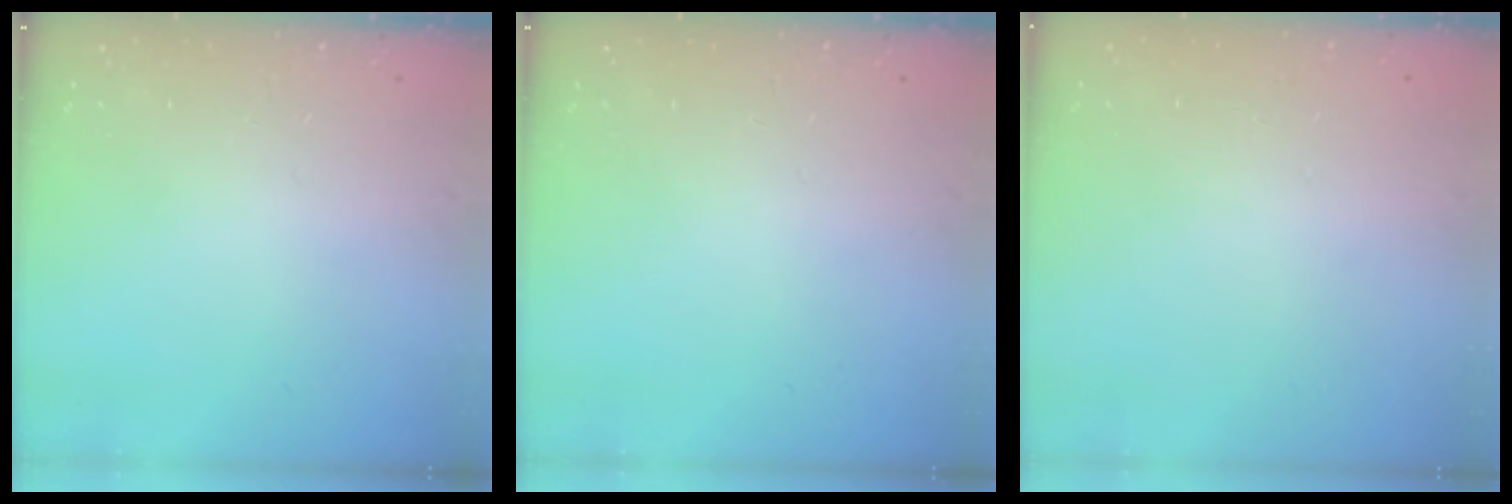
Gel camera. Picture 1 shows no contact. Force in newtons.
{"total": 0.0}
{"total": 0.0}